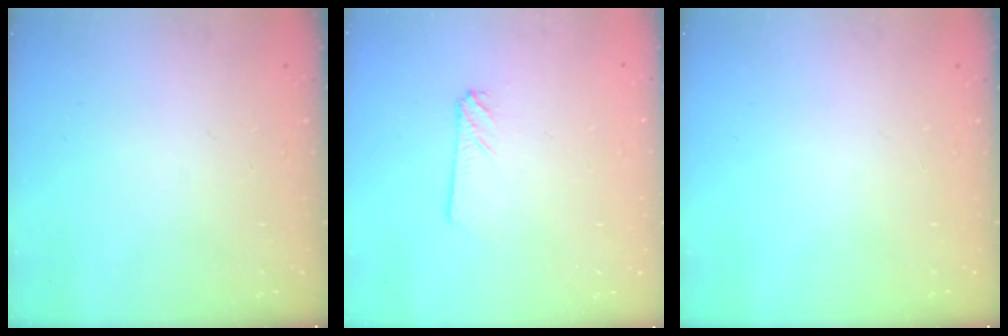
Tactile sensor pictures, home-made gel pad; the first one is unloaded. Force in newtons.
{"total": 2.4, "press": 2.4, "slide": 0.2}
{"total": 0.0}